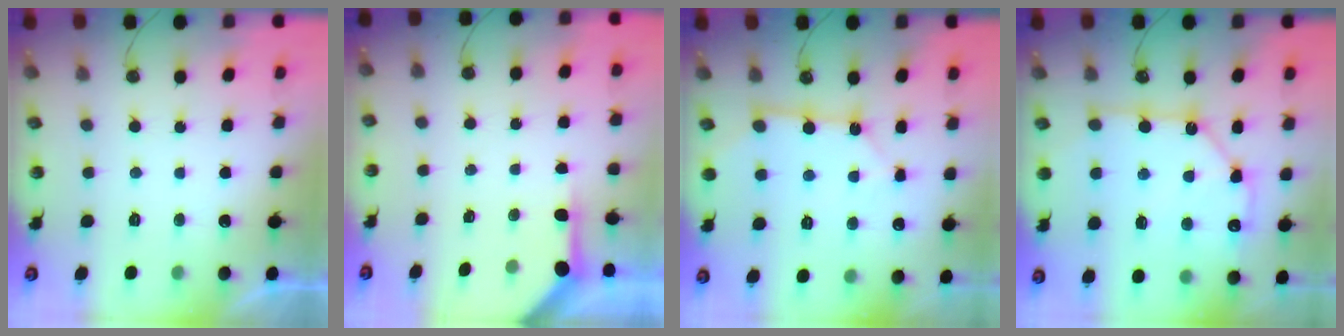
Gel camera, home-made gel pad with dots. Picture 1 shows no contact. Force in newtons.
{"total": 3.7, "press": 3.7, "slide": 0.3}
{"total": 8.7, "press": 8.6, "slide": 0.7}
{"total": 13.5, "press": 13.5, "slide": 1.3}